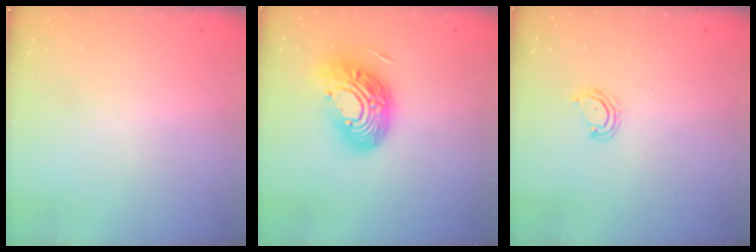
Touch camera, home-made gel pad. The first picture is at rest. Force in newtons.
{"total": 17.5, "press": 17.5, "slide": 1.3}
{"total": 4.7, "press": 4.6, "slide": 0.4}